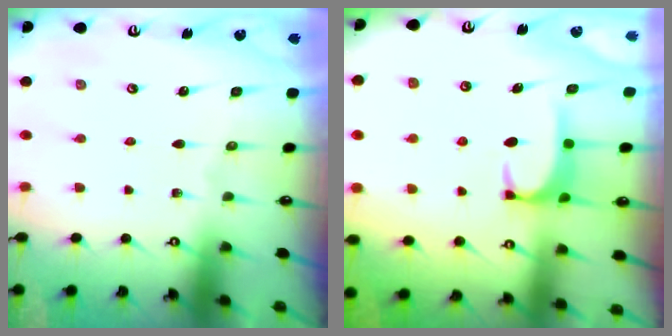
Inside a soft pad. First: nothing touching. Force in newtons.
{"total": 1.1, "press": 0.8, "slide": 0.8}